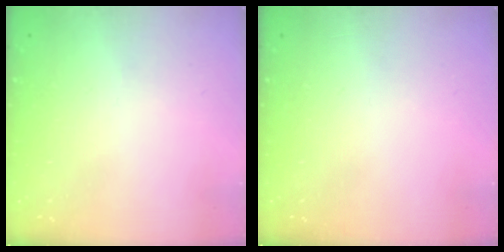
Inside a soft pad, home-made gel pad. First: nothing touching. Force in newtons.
{"total": 0.0}